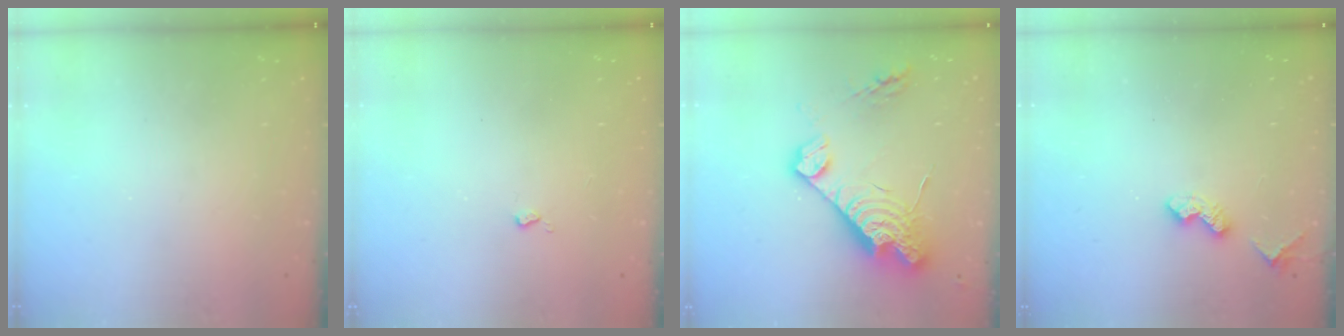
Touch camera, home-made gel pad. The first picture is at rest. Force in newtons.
{"total": 2.5, "press": 2.4, "slide": 0.5}
{"total": 17.3, "press": 17.2, "slide": 1.6}
{"total": 5.2, "press": 5.2, "slide": 0.8}